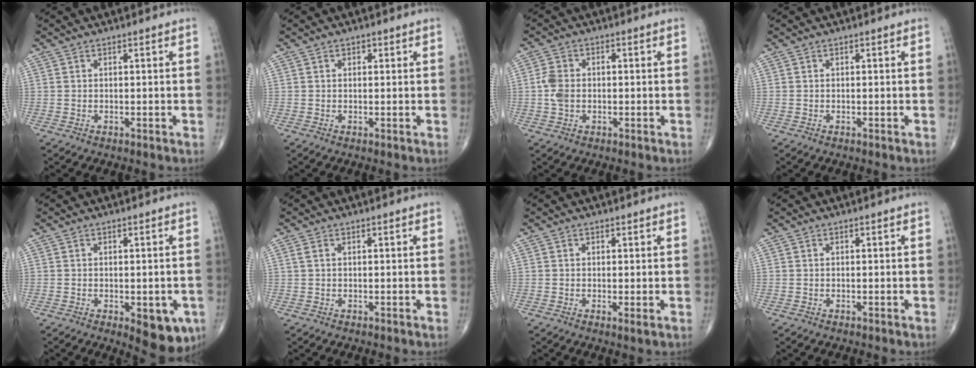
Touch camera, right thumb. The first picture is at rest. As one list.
[{"total": 0.8, "force": [0.4, 0.6, 0.3], "torque": [0.001, -0.001, 0.005]}, {"total": 4.2, "force": [-0.5, 3.0, 2.9], "torque": [-0.062, 0.012, -0.013]}, {"total": 0.0}, {"total": 8.2, "force": [-2.9, 3.6, 6.8], "torque": [-0.061, -0.008, -0.028]}, {"total": 0.8, "force": [0.3, 0.4, 0.7], "torque": [-0.021, 0.010, 0.008]}, {"total": 1.0, "force": [0.0, 0.2, 1.0], "torque": [-0.022, -0.006, -0.002]}, {"total": 0.0}]